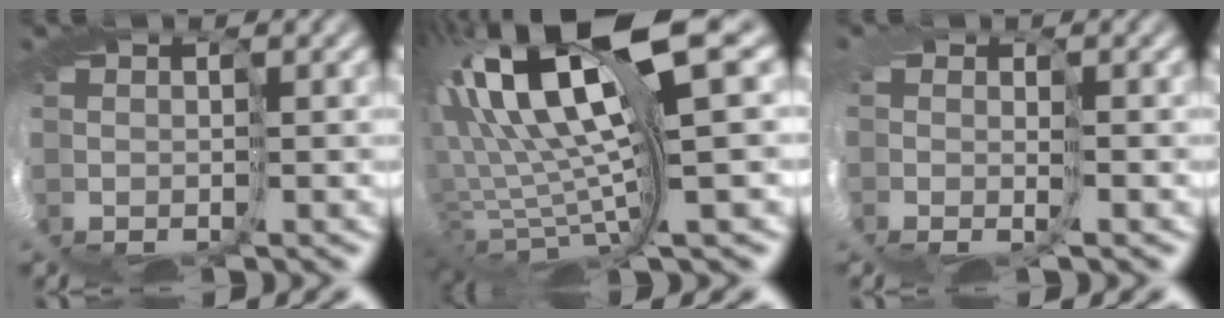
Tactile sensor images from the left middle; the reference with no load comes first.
{"total": 14.3, "force": [5.3, 2.5, 13.1], "torque": [-0.257, 0.011, 0.109]}
{"total": 2.2, "force": [-0.4, 1.2, 1.7], "torque": [-0.043, -0.007, -0.004]}